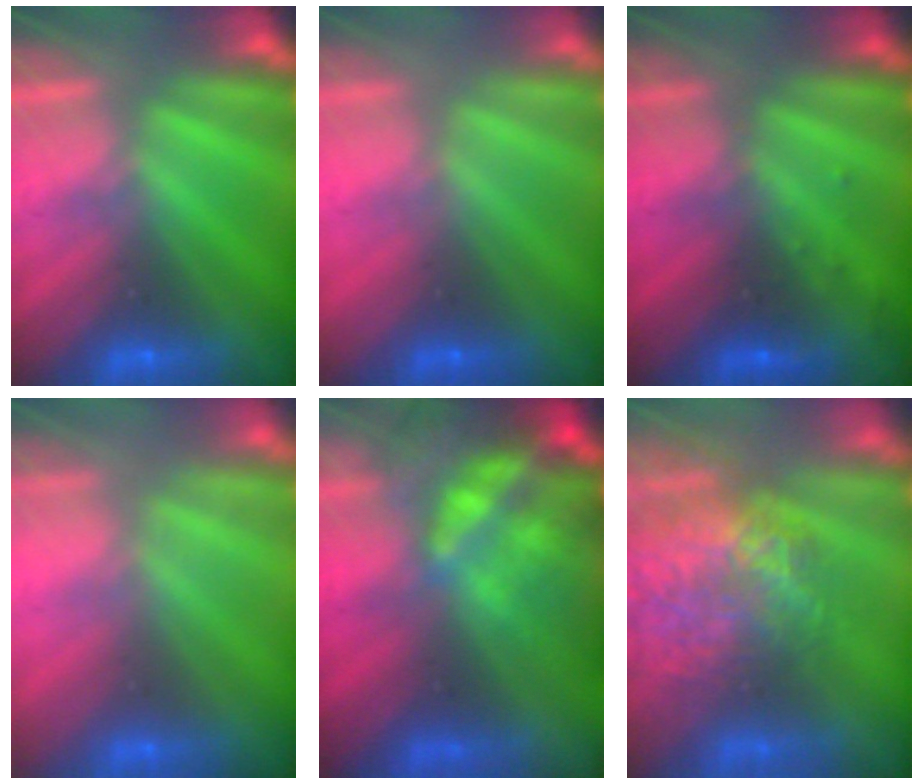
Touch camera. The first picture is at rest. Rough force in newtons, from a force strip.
{"total": 3.1}
{"total": 2.8}
{"total": 2.5}
{"total": 10.4}
{"total": 11.2}